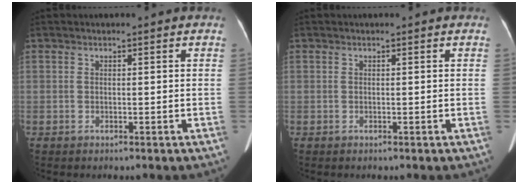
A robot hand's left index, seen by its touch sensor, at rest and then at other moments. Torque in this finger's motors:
{"motor_torque": [0.05, 0.05, 0.04, 0.01]}